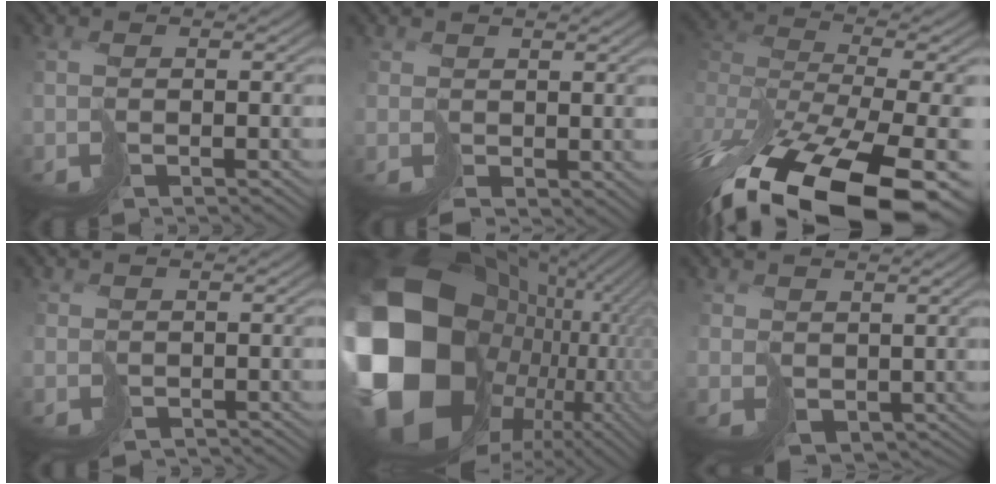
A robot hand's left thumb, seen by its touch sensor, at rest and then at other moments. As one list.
[{"total": 1.2, "force": [0.1, 1.2, 0.5], "torque": [-0.010, -0.002, 0.004]}, {"total": 18.0, "force": [-12.6, 6.9, 10.9], "torque": [-0.217, -0.060, -0.157]}, {"total": 1.1, "force": [-0.7, 0.8, -0.4], "torque": [0.011, -0.009, -0.006]}, {"total": 21.6, "force": [-0.3, 17.3, 12.8], "torque": [-0.271, -0.072, 0.022]}, {"total": 2.7, "force": [1.5, 2.1, 0.8], "torque": [-0.029, -0.011, 0.038]}]